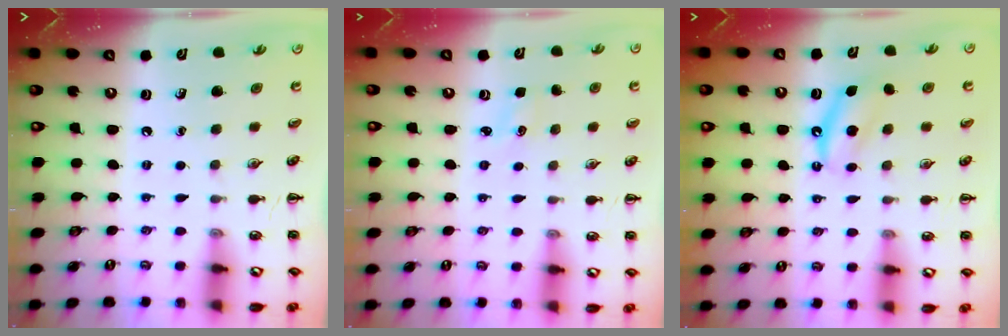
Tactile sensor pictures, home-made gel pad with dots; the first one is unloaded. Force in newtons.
{"total": 1.5, "press": 1.4, "slide": 0.4}
{"total": 5.6, "press": 5.4, "slide": 1.5}